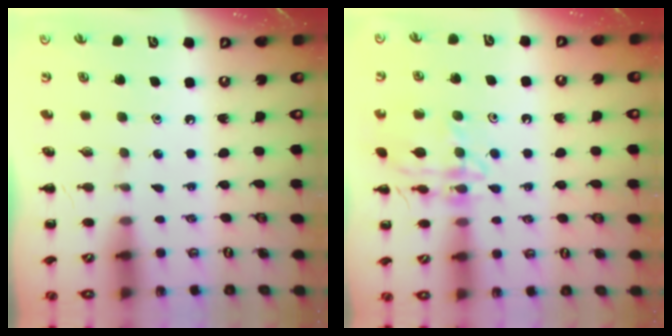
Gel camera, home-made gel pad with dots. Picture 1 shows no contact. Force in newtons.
{"total": 13.5, "press": 13.5, "slide": 1.1}